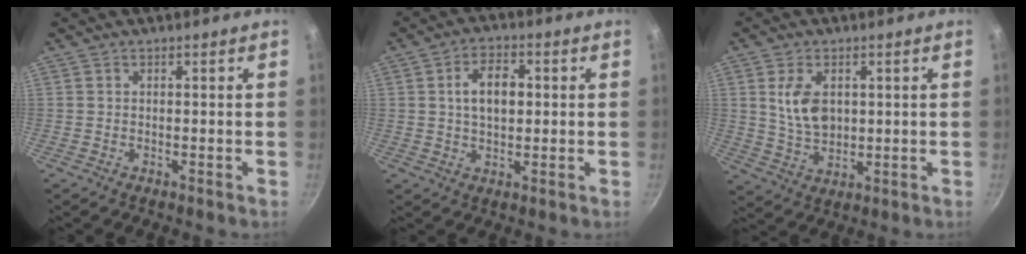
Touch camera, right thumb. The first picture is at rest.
{"total": 7.6, "force": [1.0, 4.6, 5.9], "torque": [-0.083, 0.009, 0.013]}
{"total": 8.0, "force": [1.7, 5.2, 5.8], "torque": [-0.094, -0.016, 0.040]}